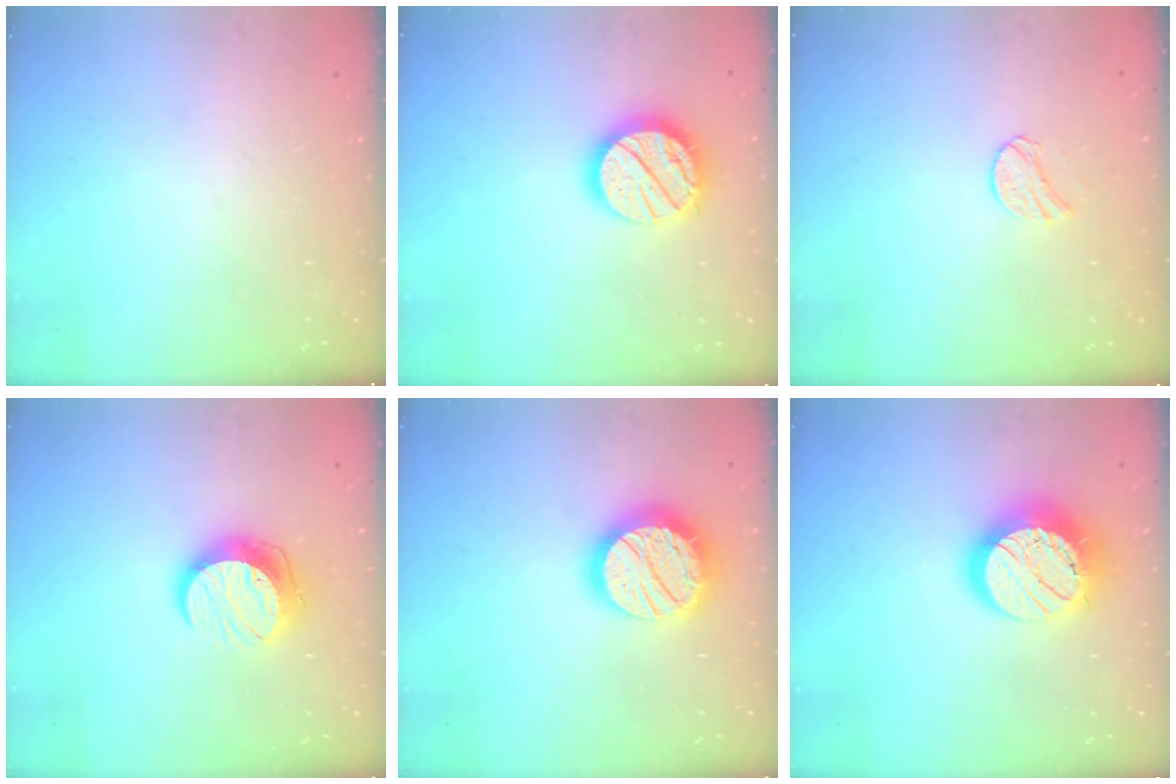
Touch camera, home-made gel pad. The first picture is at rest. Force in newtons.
{"total": 17.5, "press": 17.4, "slide": 1.4}
{"total": 7.1, "press": 7.0, "slide": 0.6}
{"total": 11.4, "press": 11.4, "slide": 0.5}
{"total": 18.8, "press": 18.7, "slide": 1.4}
{"total": 16.5, "press": 16.5, "slide": 1.0}